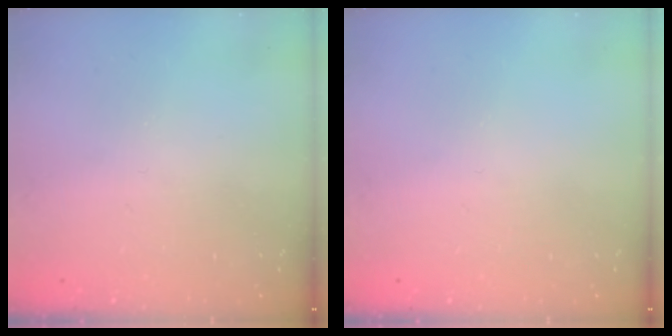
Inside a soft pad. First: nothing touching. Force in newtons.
{"total": 0.0}